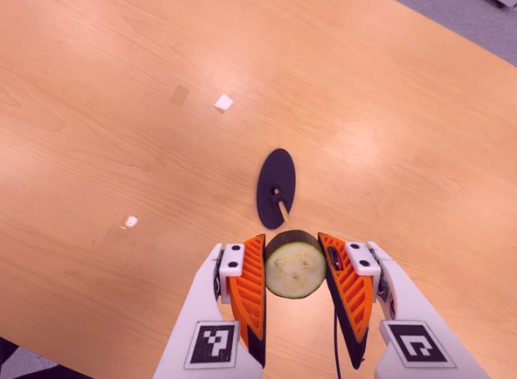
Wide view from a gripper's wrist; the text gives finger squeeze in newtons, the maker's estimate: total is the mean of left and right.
{"total": 12.4, "left": 10.8, "right": 13.9}